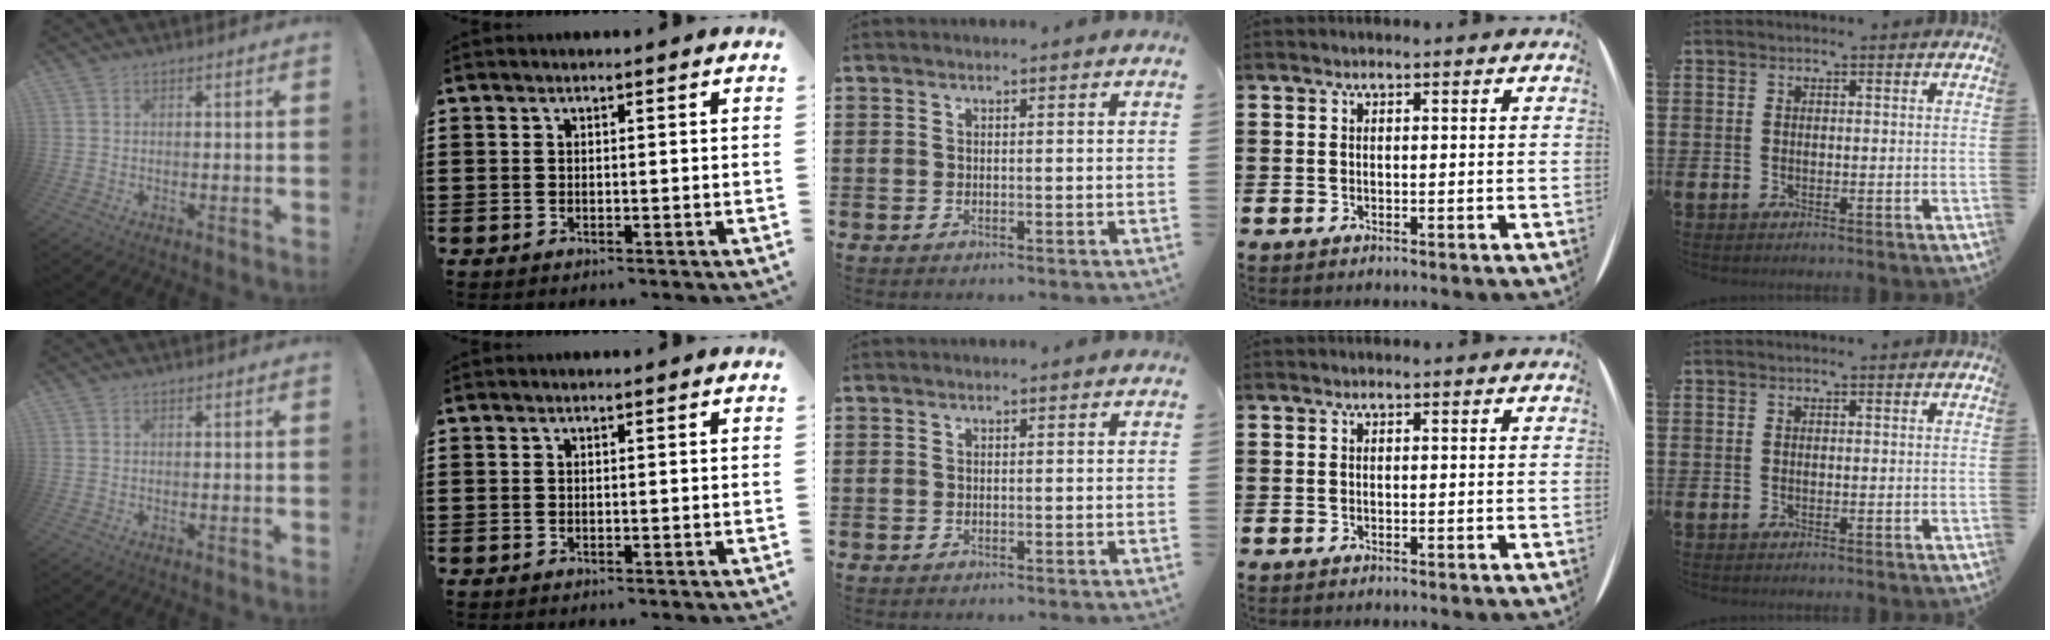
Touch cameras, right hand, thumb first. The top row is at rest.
{}